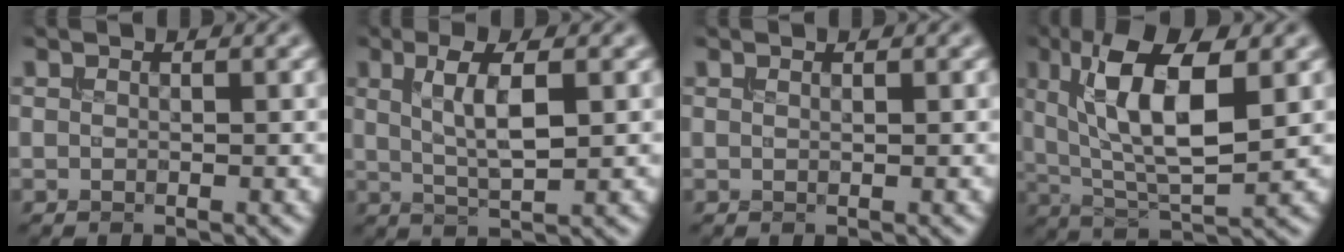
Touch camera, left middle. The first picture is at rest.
{"total": 4.4, "force": [0.9, 1.2, 4.1], "torque": [-0.082, 0.001, 0.018]}
{"total": 0.5, "force": [0.2, 0.2, 0.4], "torque": [-0.001, 0.001, -0.002]}
{"total": 9.3, "force": [2.4, 3.3, 8.3], "torque": [-0.152, -0.002, 0.041]}